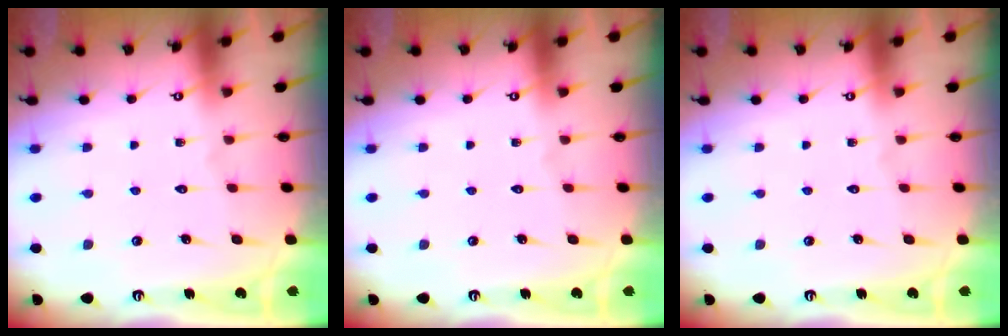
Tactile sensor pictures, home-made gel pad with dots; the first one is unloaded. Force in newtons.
{"total": 0.0}
{"total": 0.0}